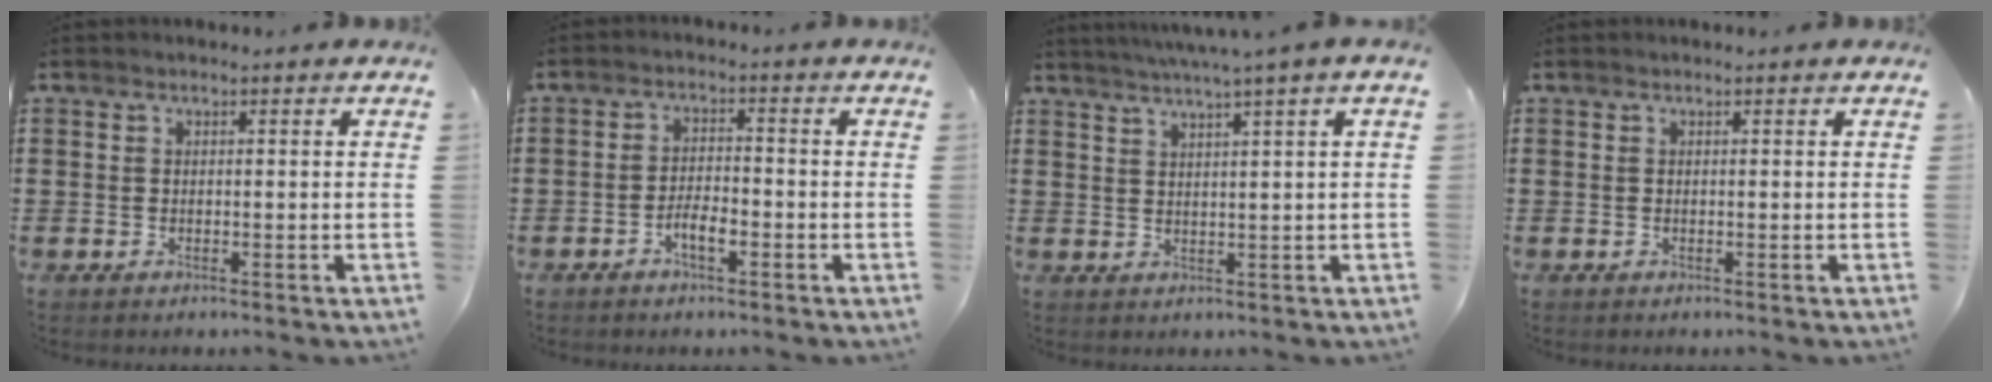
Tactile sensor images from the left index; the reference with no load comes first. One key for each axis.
{"total": 3.5, "fx": -1.8, "fy": 1.1, "fz": 2.8, "tx": -0.055, "ty": 0.004, "tz": -0.035}
{"total": 2.9, "fx": 1.9, "fy": -1.0, "fz": 1.9, "tx": -0.039, "ty": -0.008, "tz": 0.028}
{"total": 0.0}